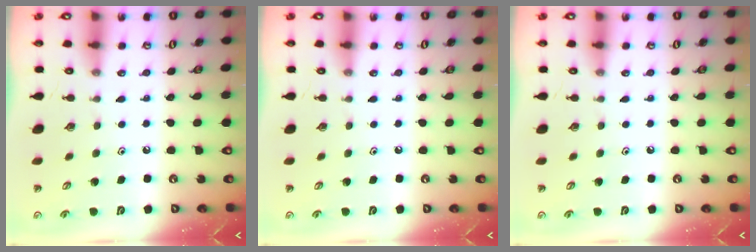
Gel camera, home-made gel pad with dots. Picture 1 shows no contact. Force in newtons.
{"total": 0.0}
{"total": 0.0}